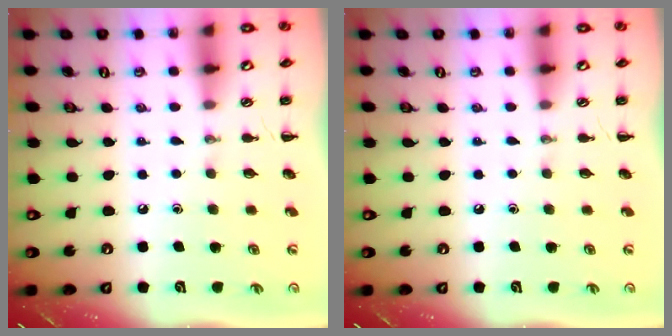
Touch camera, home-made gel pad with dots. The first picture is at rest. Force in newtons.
{"total": 0.0}